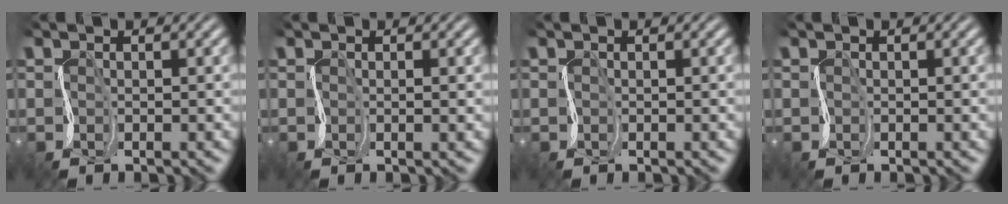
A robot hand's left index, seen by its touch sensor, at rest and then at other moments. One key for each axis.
{"total": 0.6, "fx": 0.5, "fy": 0.1, "fz": 0.5, "tx": -0.005, "ty": 0.005, "tz": 0.005}
{"total": 0.0}
{"total": 0.6, "fx": 0.2, "fy": 0.2, "fz": 0.5, "tx": -0.005, "ty": 0.001, "tz": 0.001}